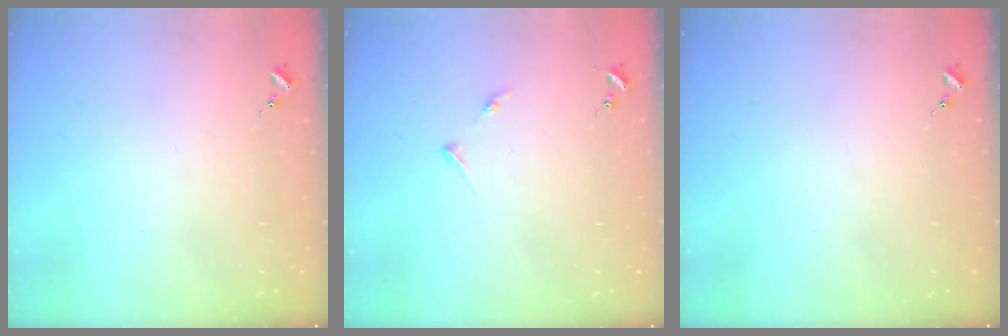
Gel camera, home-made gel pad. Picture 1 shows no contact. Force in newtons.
{"total": 4.0, "press": 3.9, "slide": 0.5}
{"total": 0.0}